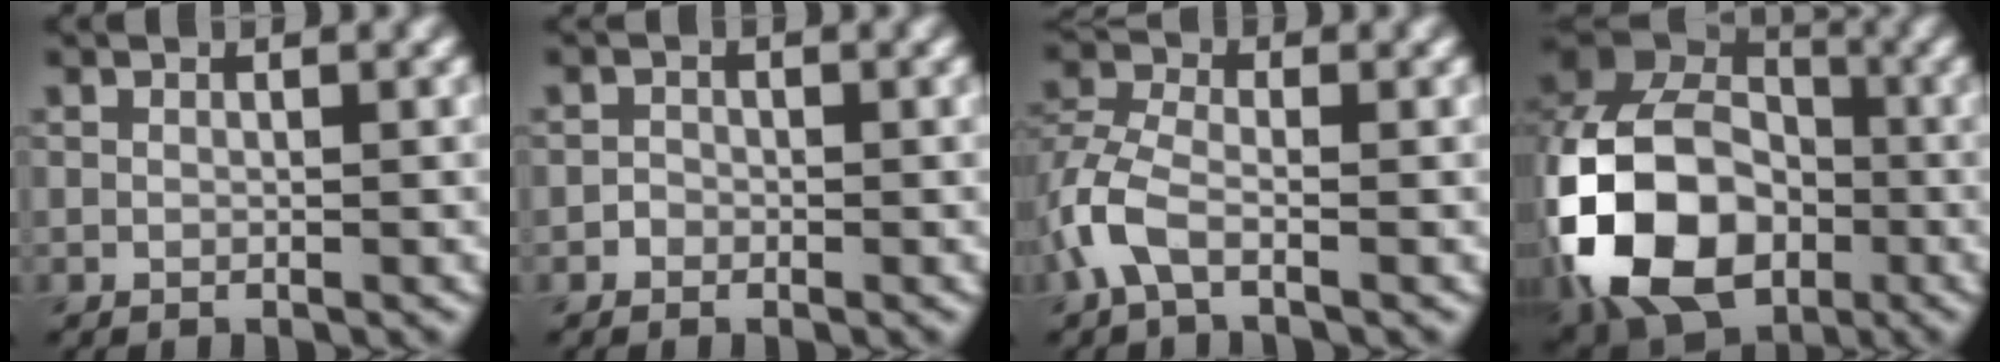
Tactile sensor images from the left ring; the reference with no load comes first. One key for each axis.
{"total": 0.8, "fx": -0.4, "fy": 0.7, "fz": 0.1, "tx": 0.004, "ty": 0.000, "tz": -0.009}
{"total": 3.9, "fx": -1.8, "fy": 1.9, "fz": 2.9, "tx": -0.075, "ty": 0.005, "tz": -0.050}
{"total": 16.1, "fx": -4.2, "fy": 11.6, "fz": 10.3, "tx": -0.227, "ty": -0.014, "tz": -0.095}